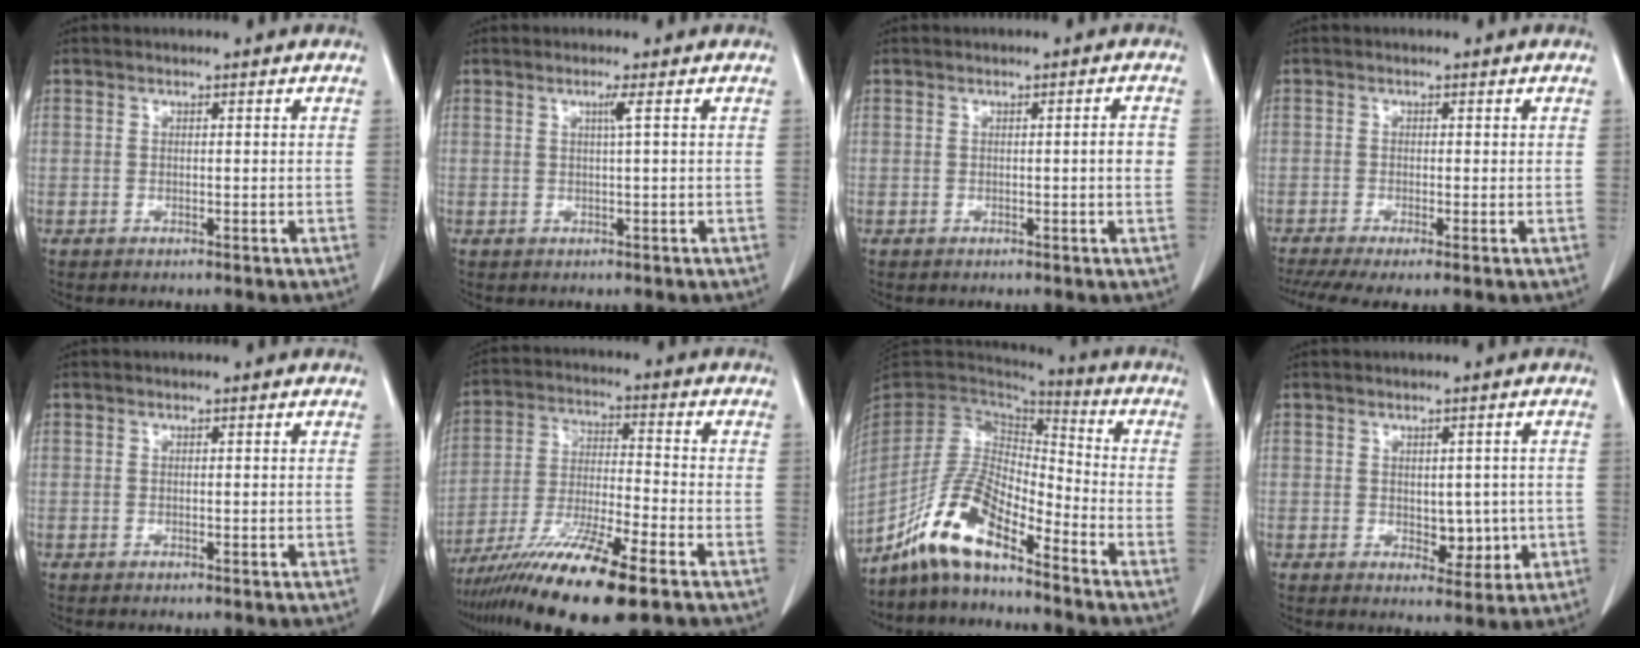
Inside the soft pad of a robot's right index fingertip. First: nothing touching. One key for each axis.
{"total": 1.3, "fx": 0.4, "fy": -0.5, "fz": 1.2, "tx": -0.025, "ty": -0.001, "tz": 0.008}
{"total": 2.0, "fx": -0.1, "fy": 0.1, "fz": 2.0, "tx": -0.025, "ty": 0.002, "tz": -0.002}
{"total": 5.7, "fx": -3.8, "fy": 1.1, "fz": 4.1, "tx": -0.071, "ty": -0.011, "tz": -0.068}
{"total": 0.0}
{"total": 14.8, "fx": -9.5, "fy": 1.2, "fz": 11.3, "tx": -0.220, "ty": -0.038, "tz": -0.170}
{"total": 11.5, "fx": -8.3, "fy": 2.8, "fz": 7.5, "tx": -0.161, "ty": 0.014, "tz": -0.159}
{"total": 4.5, "fx": -0.4, "fy": 2.7, "fz": 3.6, "tx": -0.038, "ty": -0.002, "tz": 0.005}